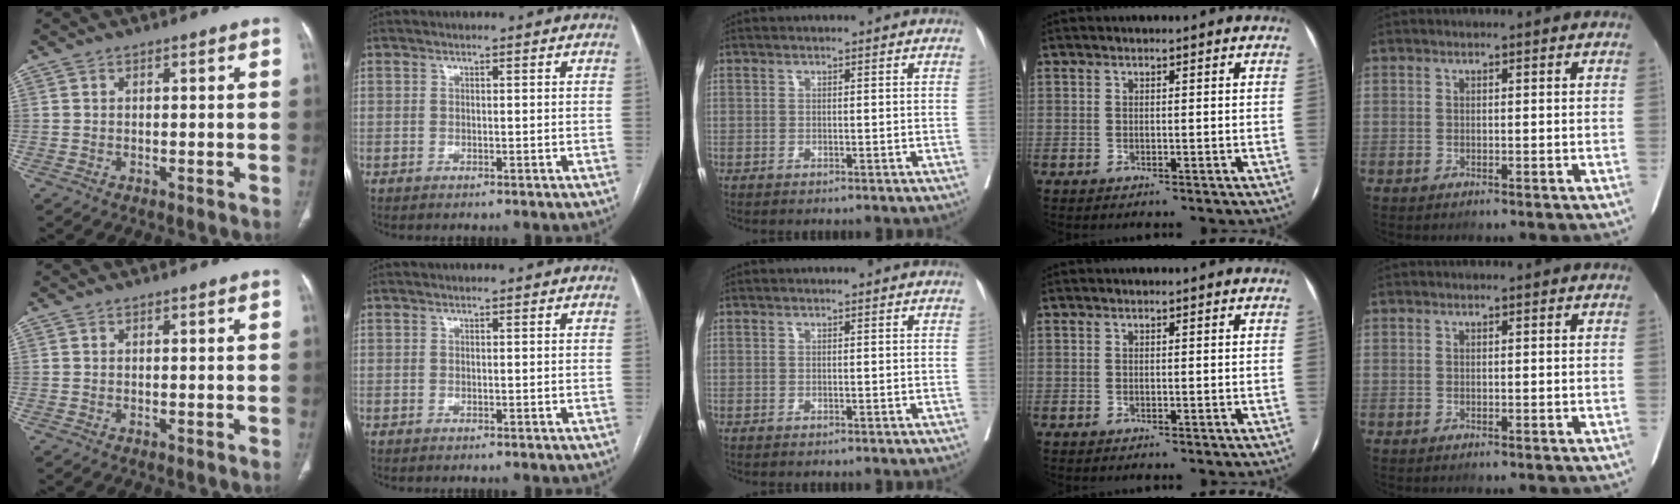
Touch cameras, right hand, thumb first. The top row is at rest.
{}